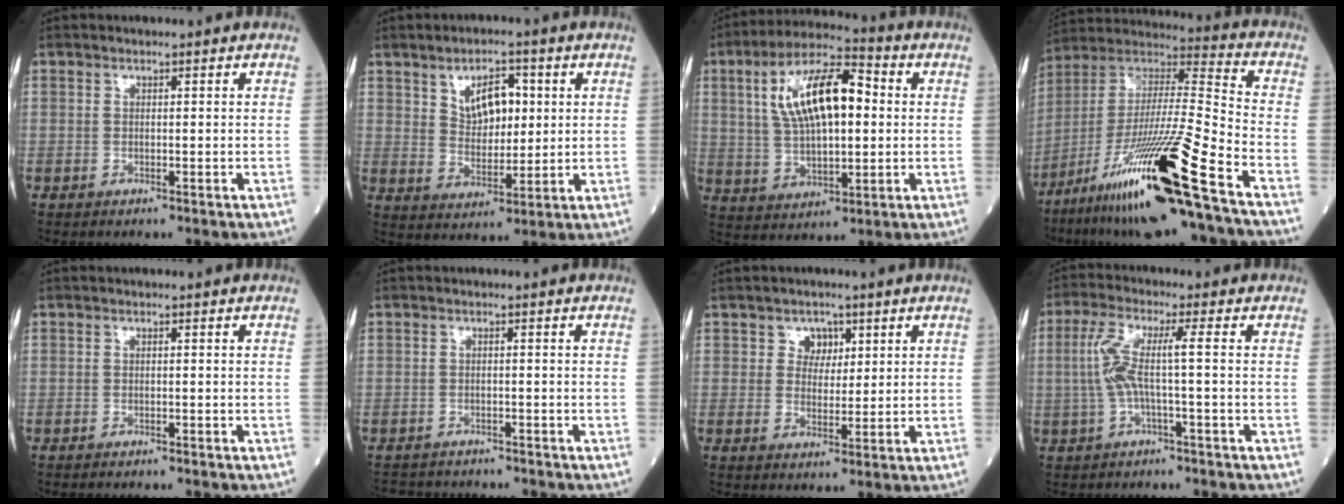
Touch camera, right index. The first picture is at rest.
{"total": 7.0, "force": [2.4, 3.7, 5.4], "torque": [-0.089, 0.009, 0.048]}
{"total": 14.6, "force": [2.8, 5.4, 13.3], "torque": [-0.251, 0.028, 0.049]}
{"total": 23.2, "force": [-13.2, -0.3, 19.1], "torque": [-0.369, -0.040, -0.244]}
{"total": 2.9, "force": [-2.7, 0.3, 1.1], "torque": [-0.016, -0.002, -0.033]}
{"total": 6.2, "force": [-5.9, 1.7, 0.9], "torque": [-0.009, 0.000, -0.084]}
{"total": 3.3, "force": [1.5, 2.7, 1.1], "torque": [-0.010, 0.003, 0.023]}
{"total": 5.6, "force": [-0.5, 0.0, 5.6], "torque": [-0.126, 0.021, -0.007]}